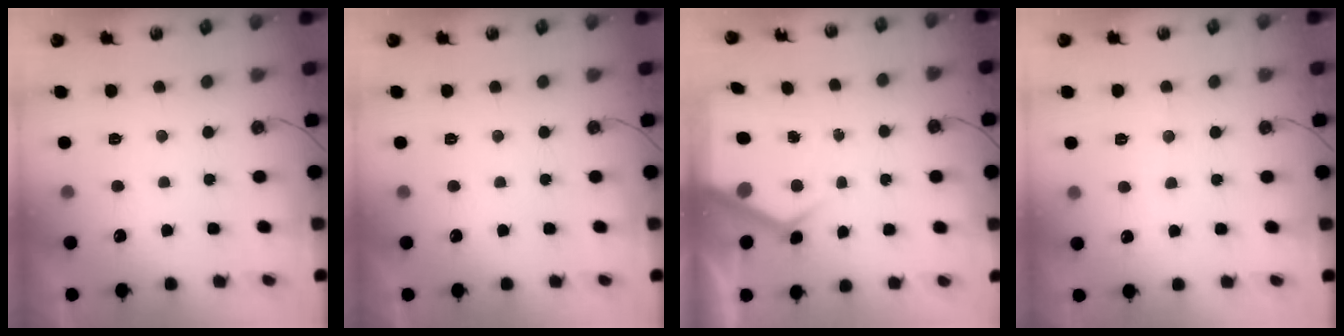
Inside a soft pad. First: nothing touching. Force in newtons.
{"total": 0.0}
{"total": 6.7, "press": 6.7, "slide": 0.6}
{"total": 5.5, "press": 5.5, "slide": 0.2}